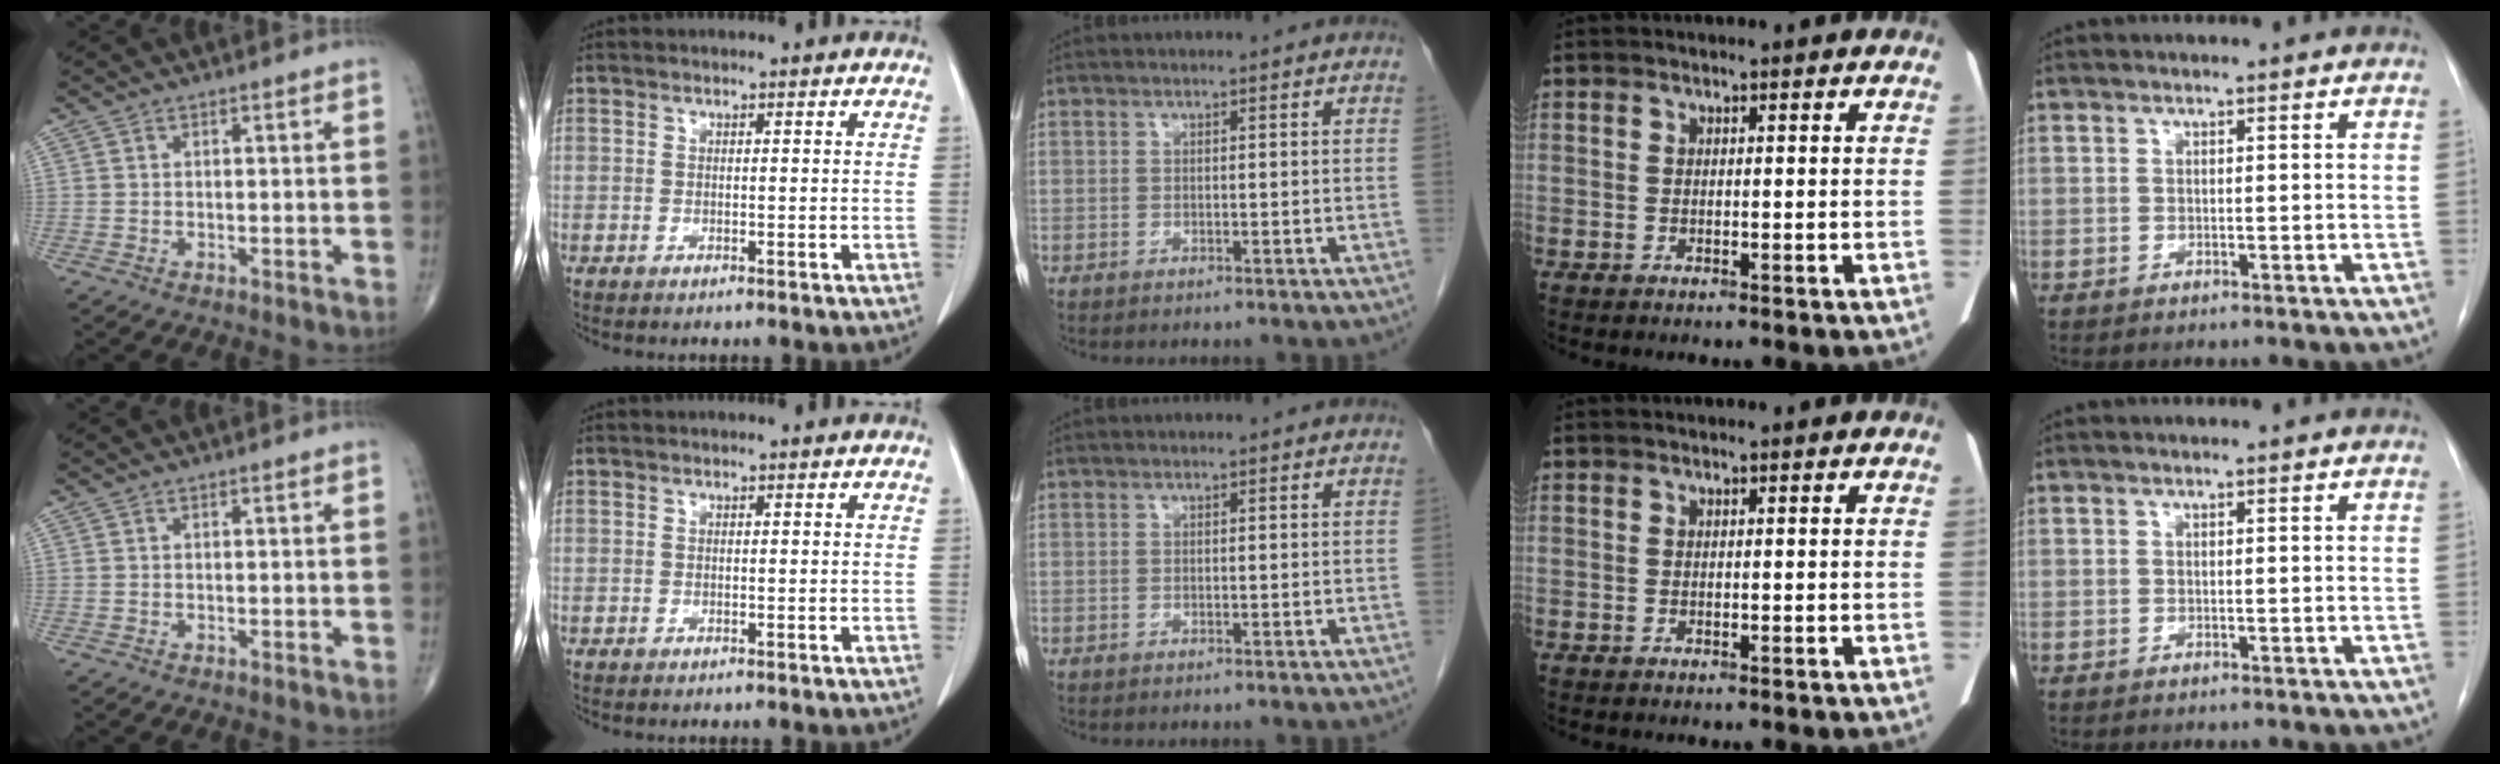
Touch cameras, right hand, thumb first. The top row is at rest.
{}